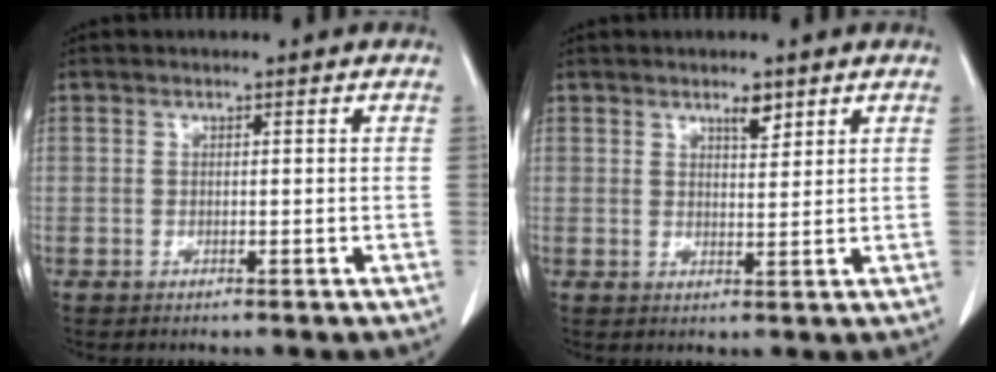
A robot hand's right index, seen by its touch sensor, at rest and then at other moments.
{"total": 2.7, "force": [1.9, 0.8, 1.7], "torque": [-0.029, -0.003, 0.033]}